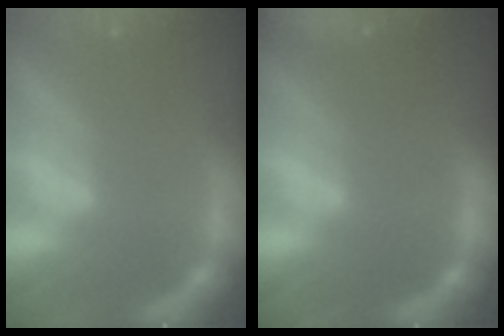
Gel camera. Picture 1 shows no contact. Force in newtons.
{"total": 8.9}